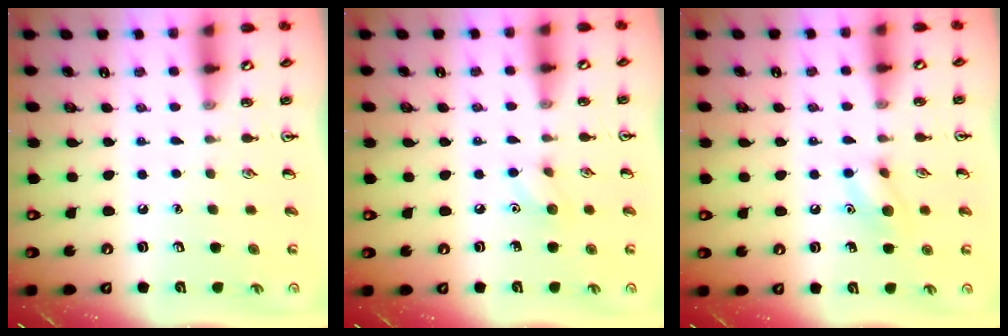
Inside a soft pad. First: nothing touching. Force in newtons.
{"total": 5.8, "press": 5.5, "slide": 1.8}
{"total": 8.3, "press": 8.2, "slide": 1.4}